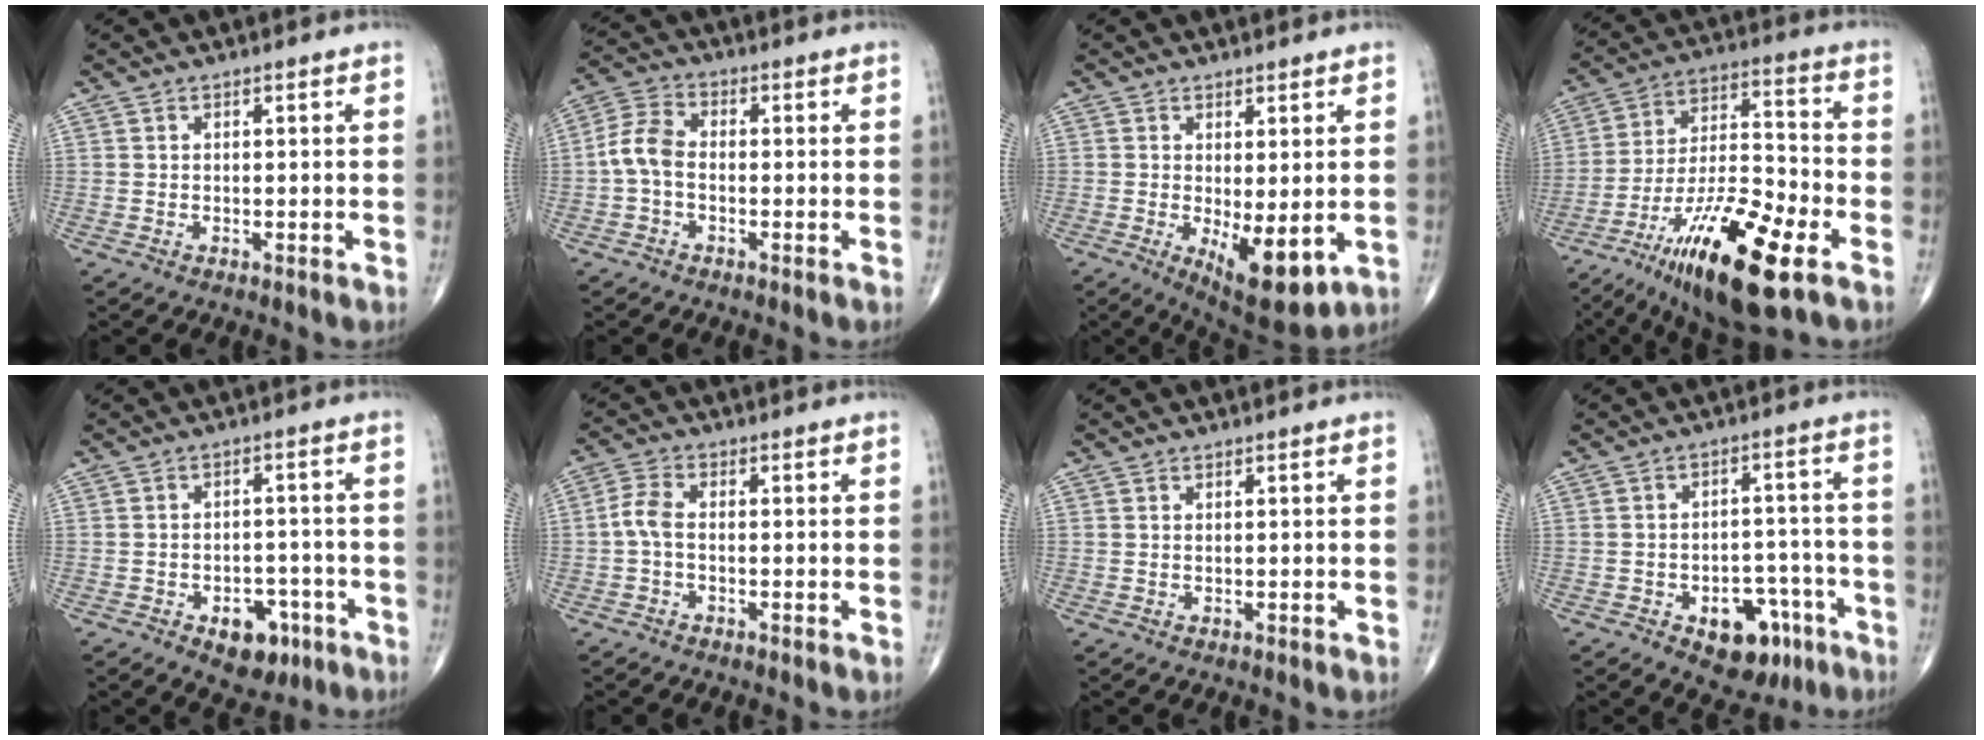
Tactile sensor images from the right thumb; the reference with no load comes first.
{"total": 6.1, "force": [-1.0, 3.8, 4.7], "torque": [-0.096, 0.018, -0.031]}
{"total": 9.5, "force": [-1.8, 3.6, 8.6], "torque": [-0.120, -0.025, -0.013]}
{"total": 22.1, "force": [-11.2, 6.0, 18.1], "torque": [-0.333, 0.041, -0.194]}
{"total": 7.8, "force": [-3.9, 5.0, 4.6], "torque": [-0.032, 0.028, -0.046]}
{"total": 3.9, "force": [-0.6, 2.0, 3.2], "torque": [-0.073, 0.010, -0.020]}
{"total": 0.0}
{"total": 10.9, "force": [-5.5, 6.7, 6.7], "torque": [-0.055, 0.043, -0.066]}